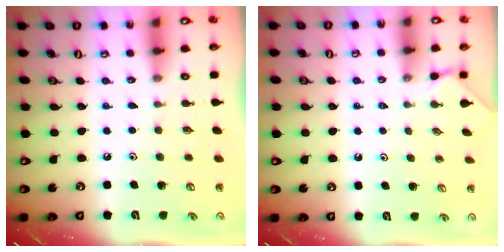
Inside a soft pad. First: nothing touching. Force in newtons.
{"total": 0.9, "press": 0.9, "slide": 0.3}